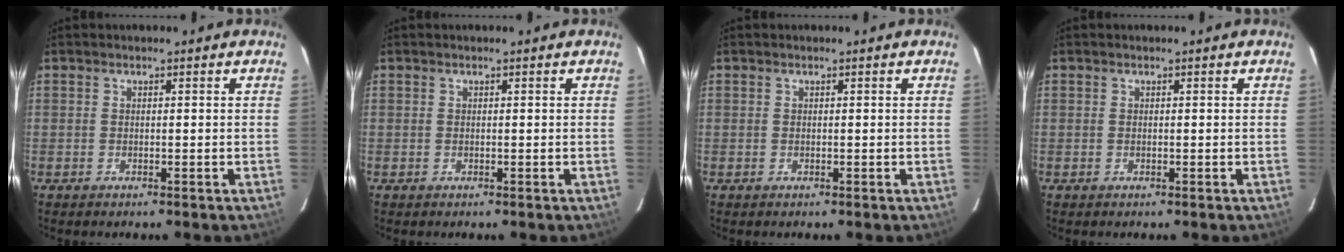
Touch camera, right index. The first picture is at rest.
{"total": 0.0}
{"total": 0.0}
{"total": 0.0}